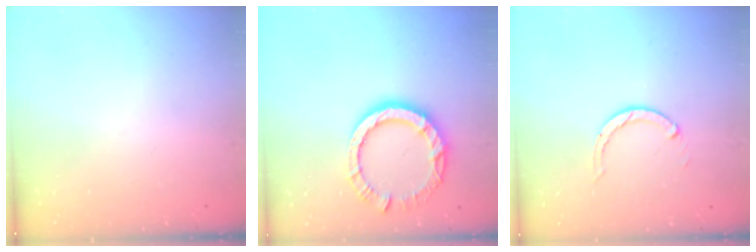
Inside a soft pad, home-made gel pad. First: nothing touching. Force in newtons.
{"total": 11.7, "press": 11.6, "slide": 1.4}
{"total": 1.9, "press": 1.9, "slide": 0.2}